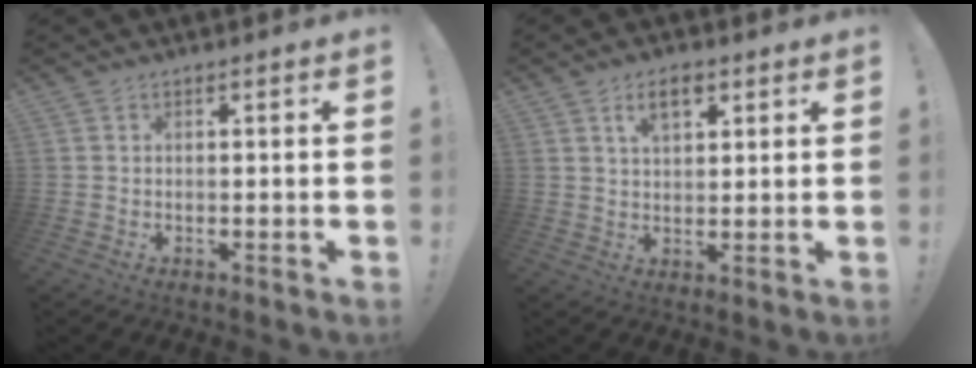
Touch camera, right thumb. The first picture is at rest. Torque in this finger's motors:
{"motor_torque": [0.27, 0.18, 0.61, 0.20, 0.00]}